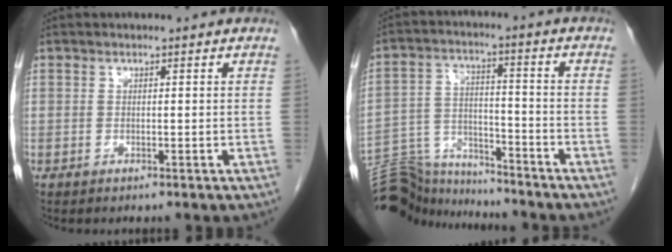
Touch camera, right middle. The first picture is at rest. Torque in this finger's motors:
{"motor_torque": [1.10, -0.82, 0.21, 0.01]}